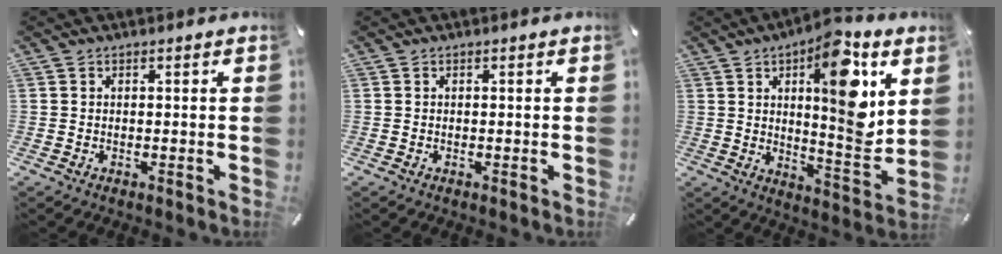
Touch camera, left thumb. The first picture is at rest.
{"total": 0.0}
{"total": 16.6, "force": [6.6, 5.7, 14.1], "torque": [-0.186, -0.045, 0.100]}